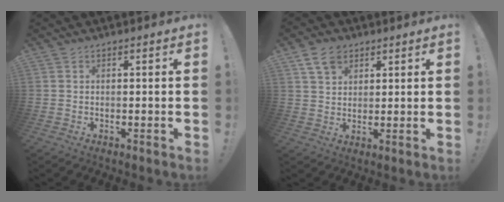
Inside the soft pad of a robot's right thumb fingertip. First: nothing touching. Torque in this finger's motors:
{"motor_torque": [0.05, 0.06, 0.08, -0.08, 0.00]}